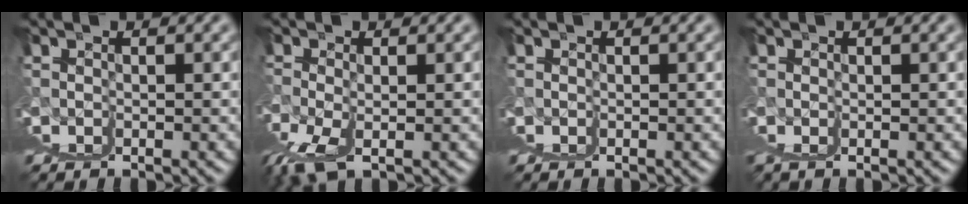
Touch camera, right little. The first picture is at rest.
{"total": 3.8, "force": [0.2, -3.5, 1.5], "torque": [-0.019, -0.004, 0.025]}
{"total": 0.0}
{"total": 1.0, "force": [0.7, -0.5, 0.6], "torque": [0.004, 0.012, 0.009]}